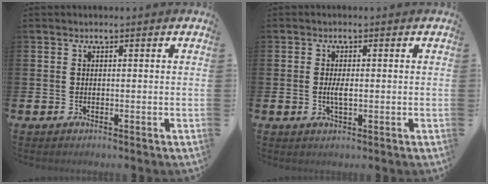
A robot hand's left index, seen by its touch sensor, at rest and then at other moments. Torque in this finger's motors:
{"motor_torque": [0.30, 0.26, 0.04, 0.04]}